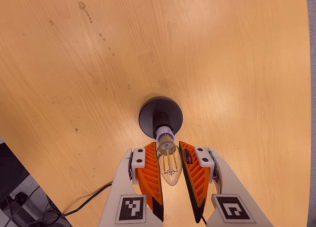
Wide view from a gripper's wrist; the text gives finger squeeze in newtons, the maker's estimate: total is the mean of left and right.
{"total": 11.2, "left": 10.8, "right": 11.6}